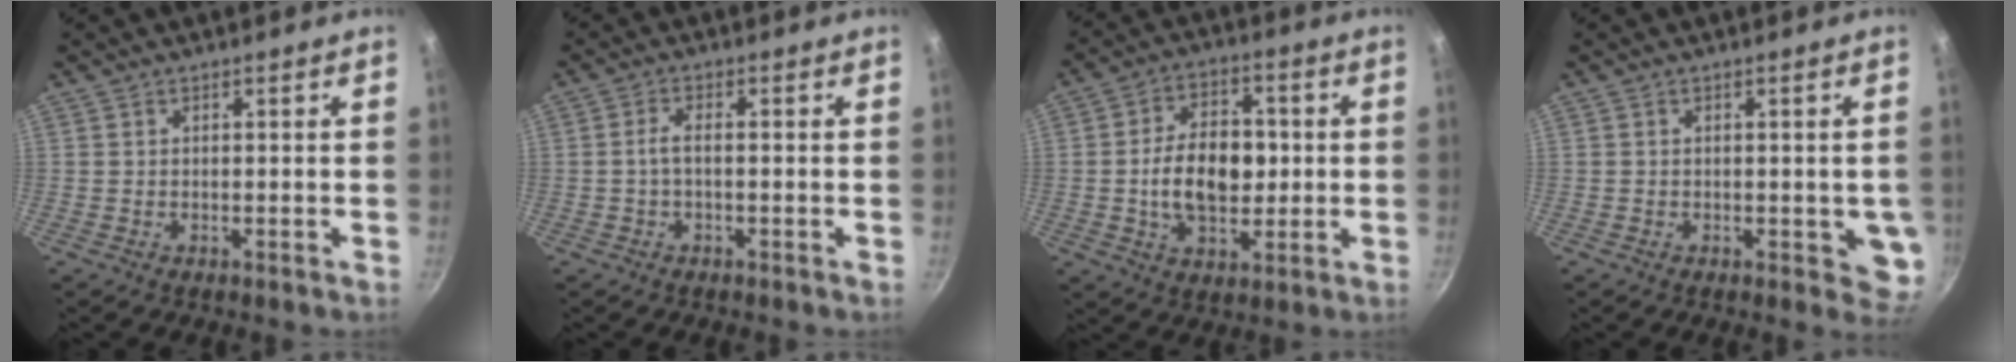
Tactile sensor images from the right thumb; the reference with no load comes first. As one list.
[{"total": 2.4, "force": [-0.6, 0.8, 2.2], "torque": [-0.054, 0.012, -0.015]}, {"total": 13.1, "force": [-0.2, 8.5, 10.0], "torque": [-0.138, 0.012, -0.009]}, {"total": 5.5, "force": [-0.7, 2.7, 4.8], "torque": [-0.028, -0.005, -0.007]}]